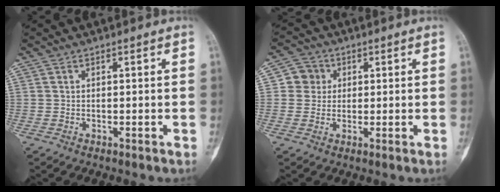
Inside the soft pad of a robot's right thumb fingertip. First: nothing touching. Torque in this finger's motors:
{"motor_torque": [-0.70, 0.60, 0.05, -0.26, -0.10]}